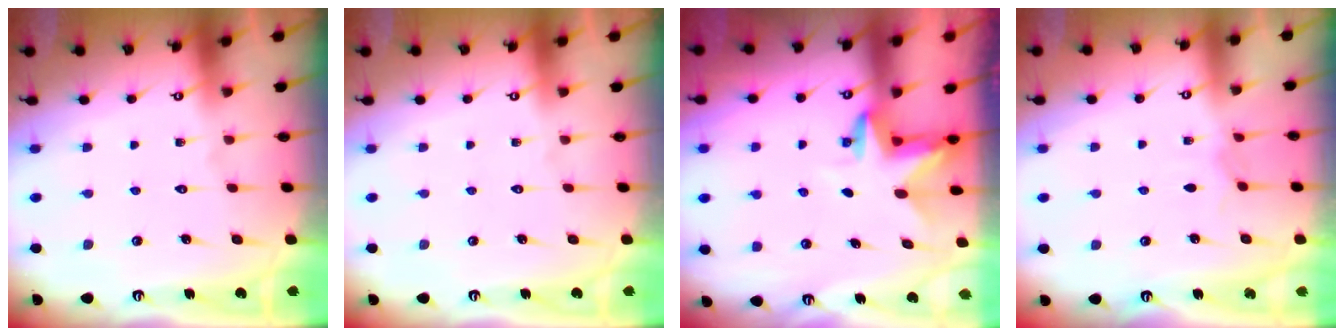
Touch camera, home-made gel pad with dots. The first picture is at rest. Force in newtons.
{"total": 0.0}
{"total": 3.2, "press": 3.2, "slide": 0.1}
{"total": 2.6, "press": 2.6, "slide": 0.4}